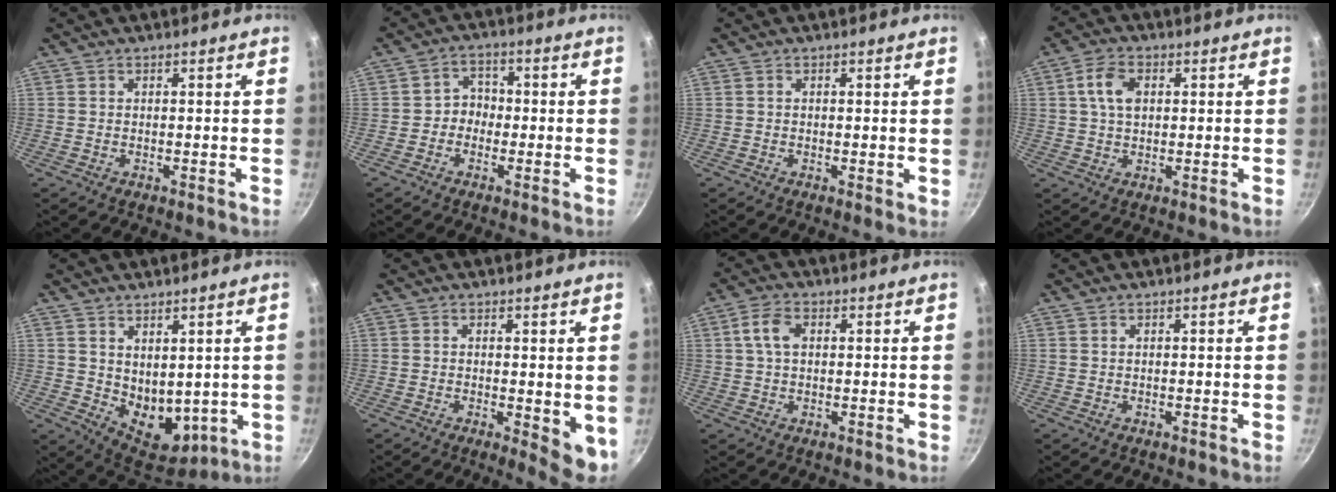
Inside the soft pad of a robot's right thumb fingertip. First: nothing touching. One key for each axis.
{"total": 4.2, "fx": -1.1, "fy": 3.6, "fz": 1.8, "tx": 0.005, "ty": 0.020, "tz": -0.028}
{"total": 0.9, "fx": 0.0, "fy": 0.3, "fz": 0.8, "tx": -0.011, "ty": -0.001, "tz": -0.003}
{"total": 6.0, "fx": 1.3, "fy": 3.8, "fz": 4.5, "tx": -0.077, "ty": 0.005, "tz": 0.021}
{"total": 9.6, "fx": 1.9, "fy": 6.6, "fz": 6.8, "tx": -0.070, "ty": -0.036, "tz": 0.054}
{"total": 5.8, "fx": -0.4, "fy": 2.3, "fz": 5.3, "tx": -0.064, "ty": -0.010, "tz": -0.003}
{"total": 4.9, "fx": 1.0, "fy": 3.1, "fz": 3.7, "tx": -0.071, "ty": 0.009, "tz": 0.015}
{"total": 0.0}